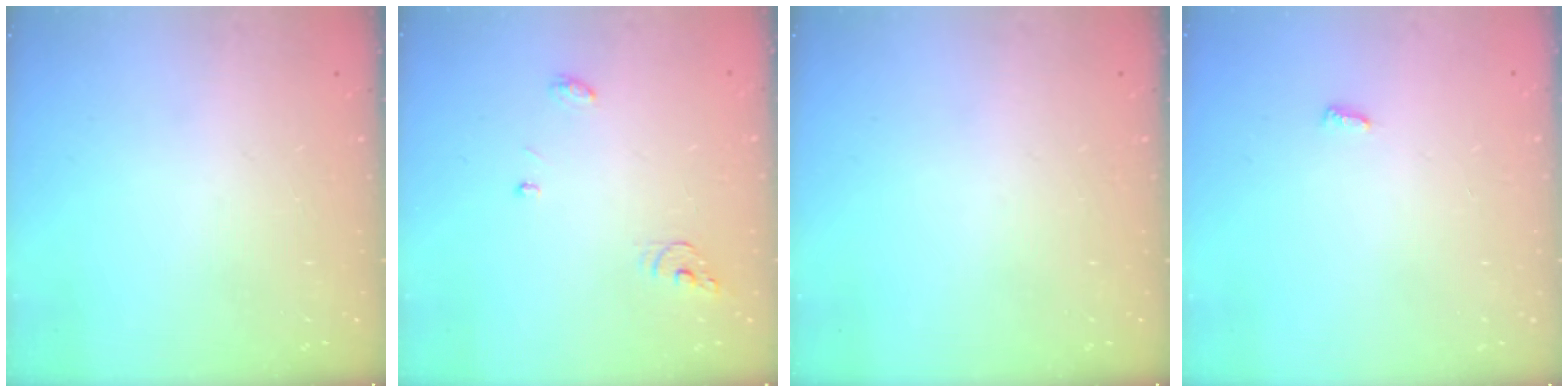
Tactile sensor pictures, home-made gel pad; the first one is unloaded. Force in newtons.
{"total": 4.0, "press": 4.0, "slide": 0.4}
{"total": 0.0}
{"total": 2.8, "press": 2.8, "slide": 0.4}